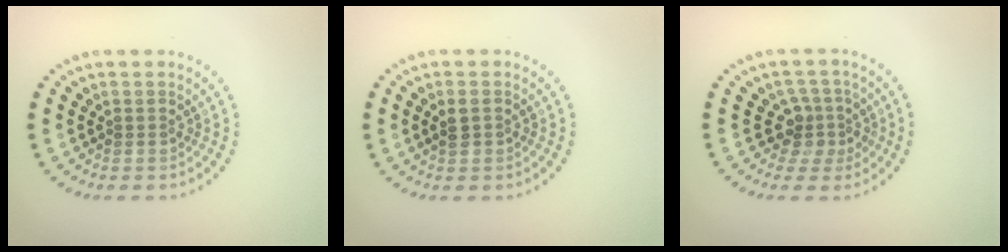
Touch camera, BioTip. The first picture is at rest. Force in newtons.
{"total": 1.4, "press": 1.4, "slide": 0.2}
{"total": 2.7, "press": 1.9, "slide": 1.9}